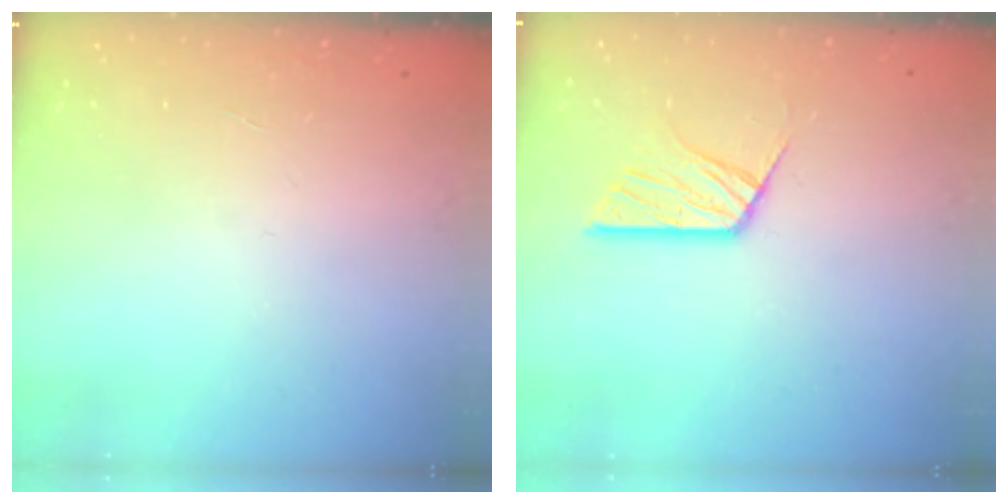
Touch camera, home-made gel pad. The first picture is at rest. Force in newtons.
{"total": 10.6, "press": 10.5, "slide": 0.9}